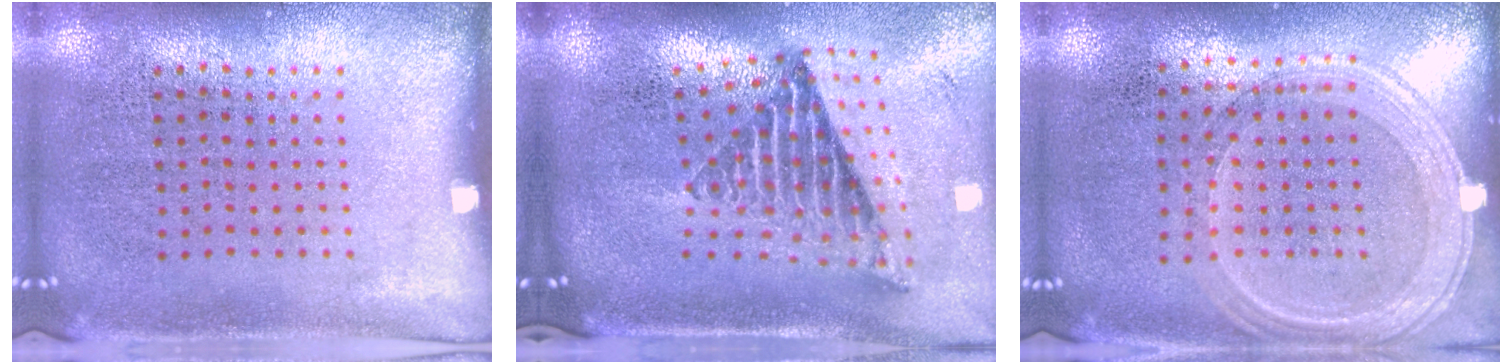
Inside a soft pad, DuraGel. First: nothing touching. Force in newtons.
{"total": 2.7, "press": 1.8, "slide": 2.0}
{"total": 1.3, "press": 1.2, "slide": 0.3}